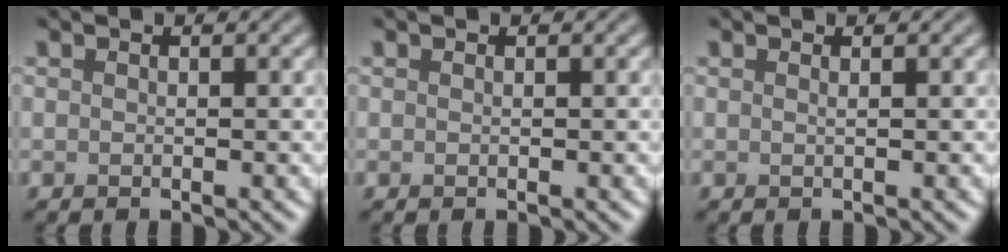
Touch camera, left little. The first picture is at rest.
{"total": 0.0}
{"total": 0.5, "force": [0.2, 0.2, 0.5], "torque": [-0.001, -0.001, 0.000]}